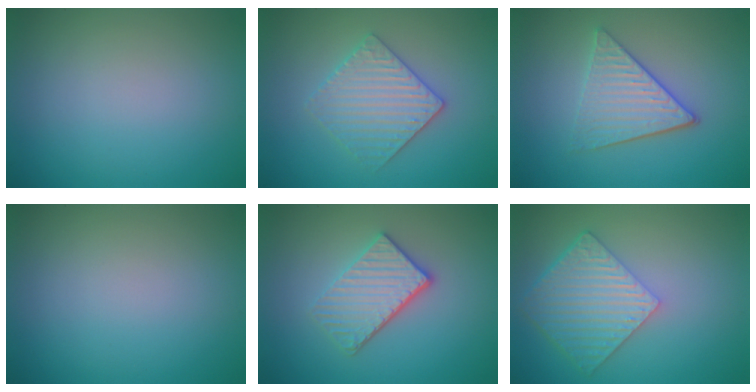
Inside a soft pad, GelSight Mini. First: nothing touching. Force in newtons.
{"total": 3.4, "press": 3.4, "slide": 0.7}
{"total": 4.0, "press": 3.4, "slide": 2.0}
{"total": 0.0}
{"total": 3.8, "press": 3.2, "slide": 2.0}
{"total": 6.1, "press": 4.5, "slide": 4.1}